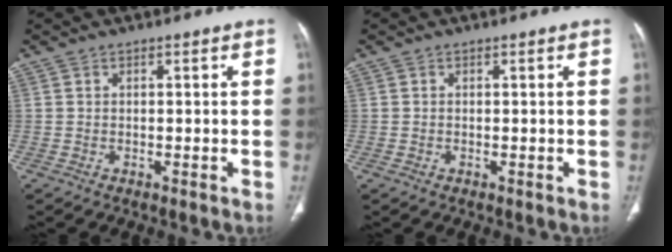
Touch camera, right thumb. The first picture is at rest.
{"total": 0.0}